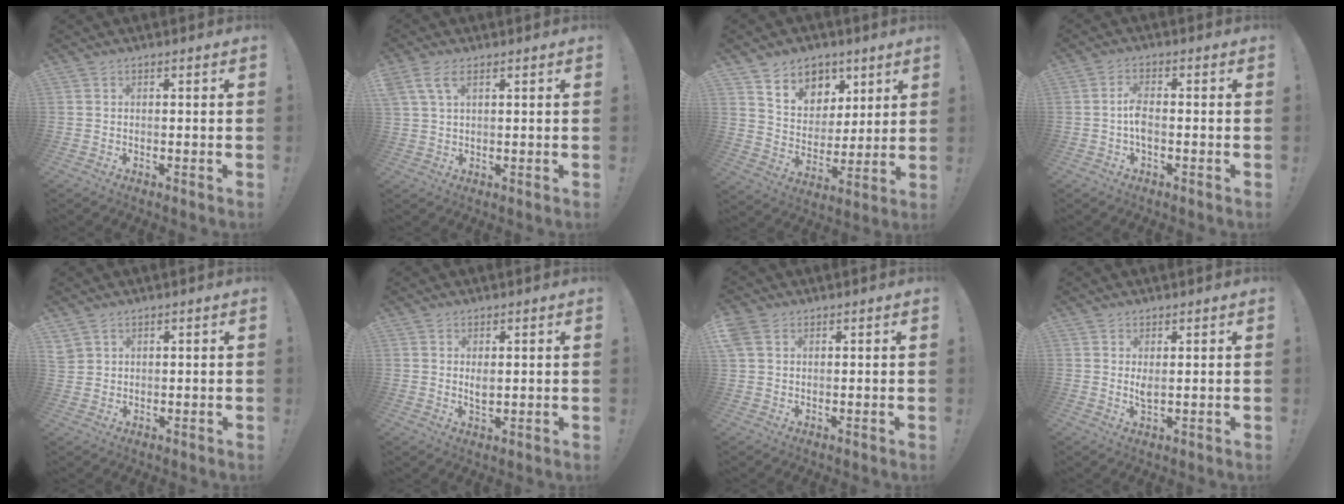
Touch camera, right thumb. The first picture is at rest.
{"total": 5.8, "force": [2.8, 2.9, 4.1], "torque": [-0.086, -0.004, 0.053]}
{"total": 10.3, "force": [6.2, 8.0, 2.2], "torque": [-0.031, -0.047, 0.125]}
{"total": 4.9, "force": [-0.9, 2.1, 4.3], "torque": [-0.094, 0.004, -0.017]}
{"total": 3.4, "force": [2.4, 2.3, 1.0], "torque": [-0.021, -0.008, 0.047]}
{"total": 2.8, "force": [1.1, 1.7, 2.0], "torque": [-0.020, -0.011, 0.016]}
{"total": 4.6, "force": [2.3, 3.3, 2.2], "torque": [-0.059, 0.003, 0.048]}
{"total": 3.0, "force": [1.5, 1.0, 2.4], "torque": [-0.031, -0.015, 0.023]}